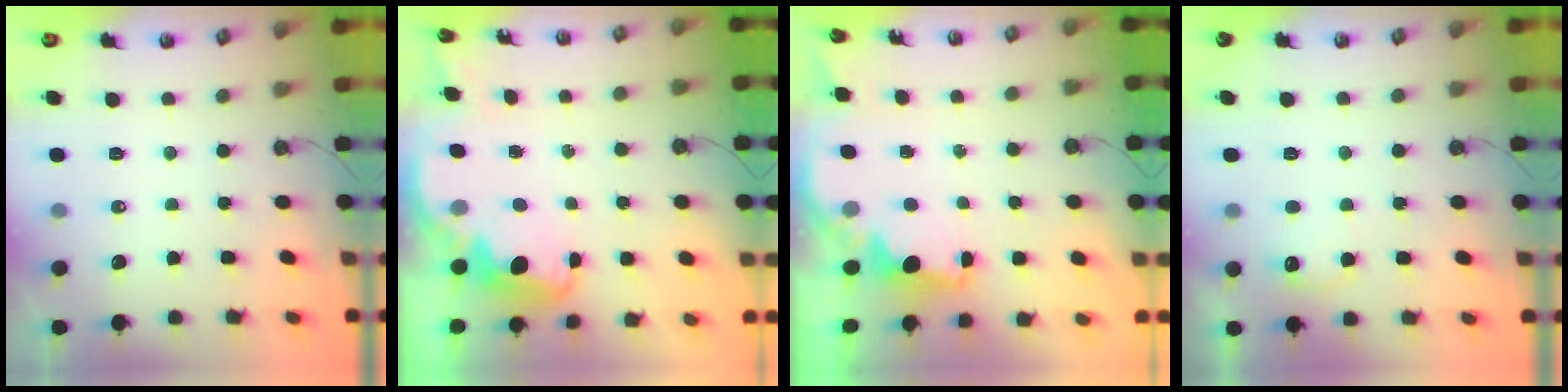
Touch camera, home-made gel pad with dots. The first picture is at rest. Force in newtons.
{"total": 3.2, "press": 3.2, "slide": 0.6}
{"total": 2.5, "press": 2.3, "slide": 0.8}
{"total": 7.5, "press": 7.5, "slide": 0.5}